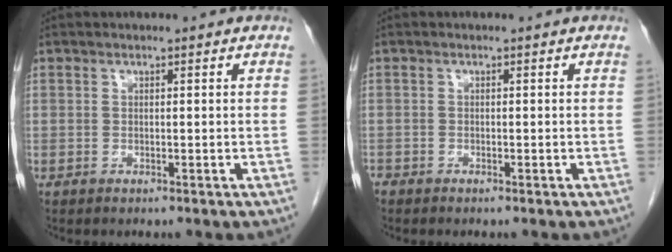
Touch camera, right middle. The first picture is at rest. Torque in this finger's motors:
{"motor_torque": [1.11, -1.03, 1.00, 0.21]}